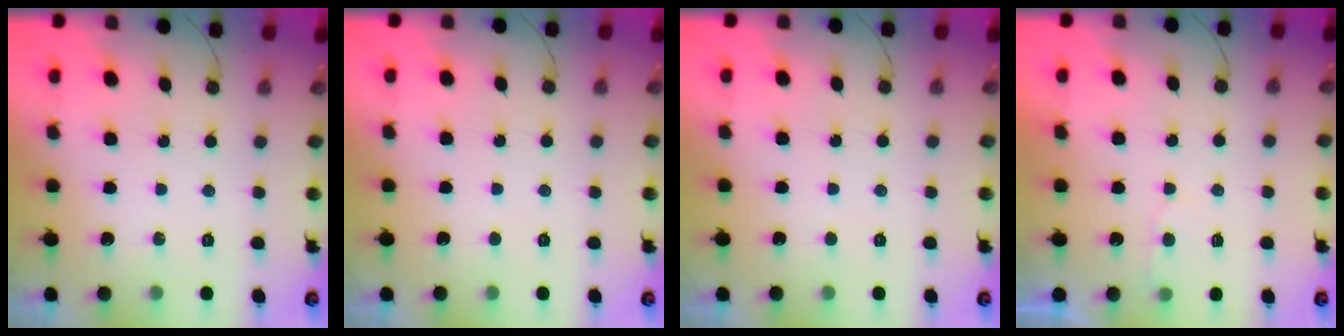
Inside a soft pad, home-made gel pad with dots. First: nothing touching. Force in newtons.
{"total": 1.7, "press": 1.6, "slide": 0.2}
{"total": 1.7, "press": 1.6, "slide": 0.2}
{"total": 2.7, "press": 2.7, "slide": 0.3}